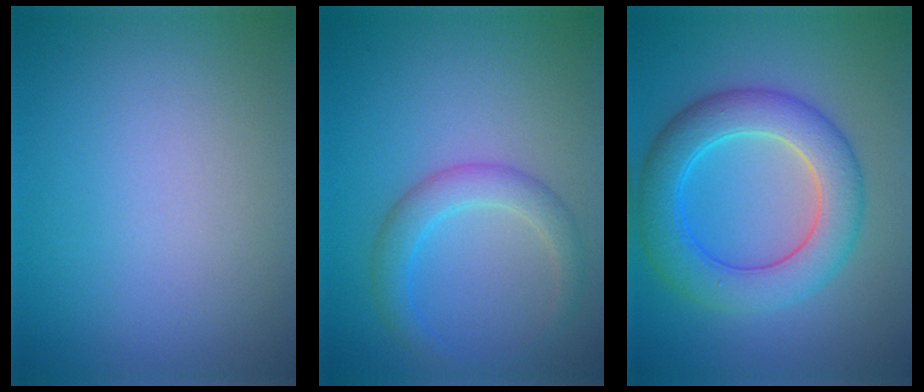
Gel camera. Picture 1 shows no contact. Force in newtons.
{"total": 3.0, "press": 3.0, "slide": 0.1}
{"total": 6.6, "press": 6.6, "slide": 0.4}